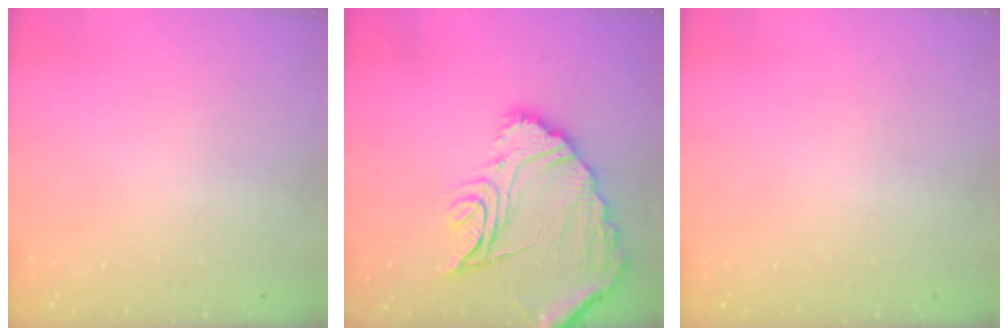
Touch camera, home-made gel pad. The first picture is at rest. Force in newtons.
{"total": 17.8, "press": 17.7, "slide": 1.9}
{"total": 0.0}